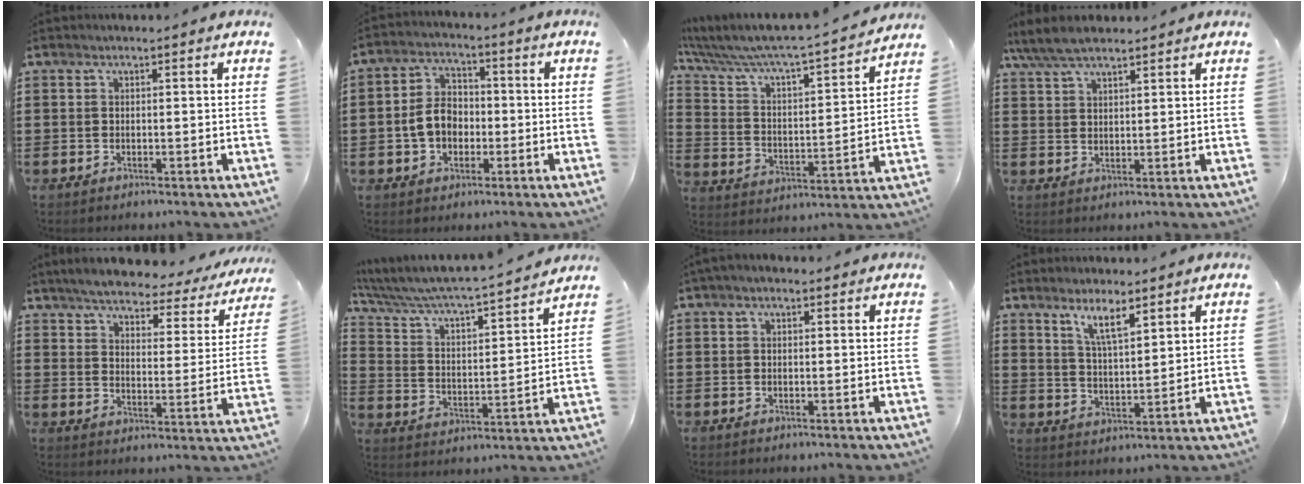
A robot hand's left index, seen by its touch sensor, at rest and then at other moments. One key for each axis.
{"total": 6.1, "fx": -1.2, "fy": 4.6, "fz": 3.9, "tx": -0.093, "ty": 0.007, "tz": -0.027}
{"total": 5.2, "fx": 4.9, "fy": 0.4, "fz": 1.8, "tx": -0.063, "ty": -0.048, "tz": 0.073}
{"total": 5.6, "fx": 4.6, "fy": 1.6, "fz": 2.9, "tx": -0.068, "ty": -0.004, "tz": 0.086}
{"total": 4.6, "fx": 4.3, "fy": 0.5, "fz": 1.5, "tx": -0.053, "ty": -0.031, "tz": 0.070}
{"total": 4.5, "fx": 4.3, "fy": 0.2, "fz": 1.4, "tx": -0.053, "ty": -0.042, "tz": 0.062}
{"total": 1.2, "fx": 0.4, "fy": 0.8, "fz": 0.8, "tx": -0.017, "ty": 0.007, "tz": 0.006}
{"total": 6.2, "fx": 4.5, "fy": 1.3, "fz": 4.1, "tx": -0.084, "ty": -0.008, "tz": 0.076}